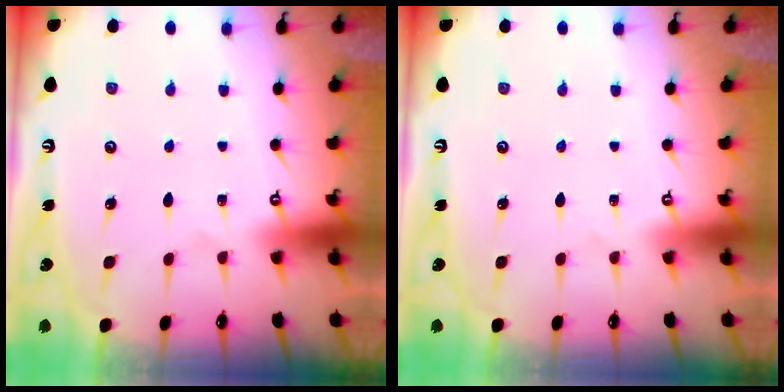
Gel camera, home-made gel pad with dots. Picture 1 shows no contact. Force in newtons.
{"total": 0.0}